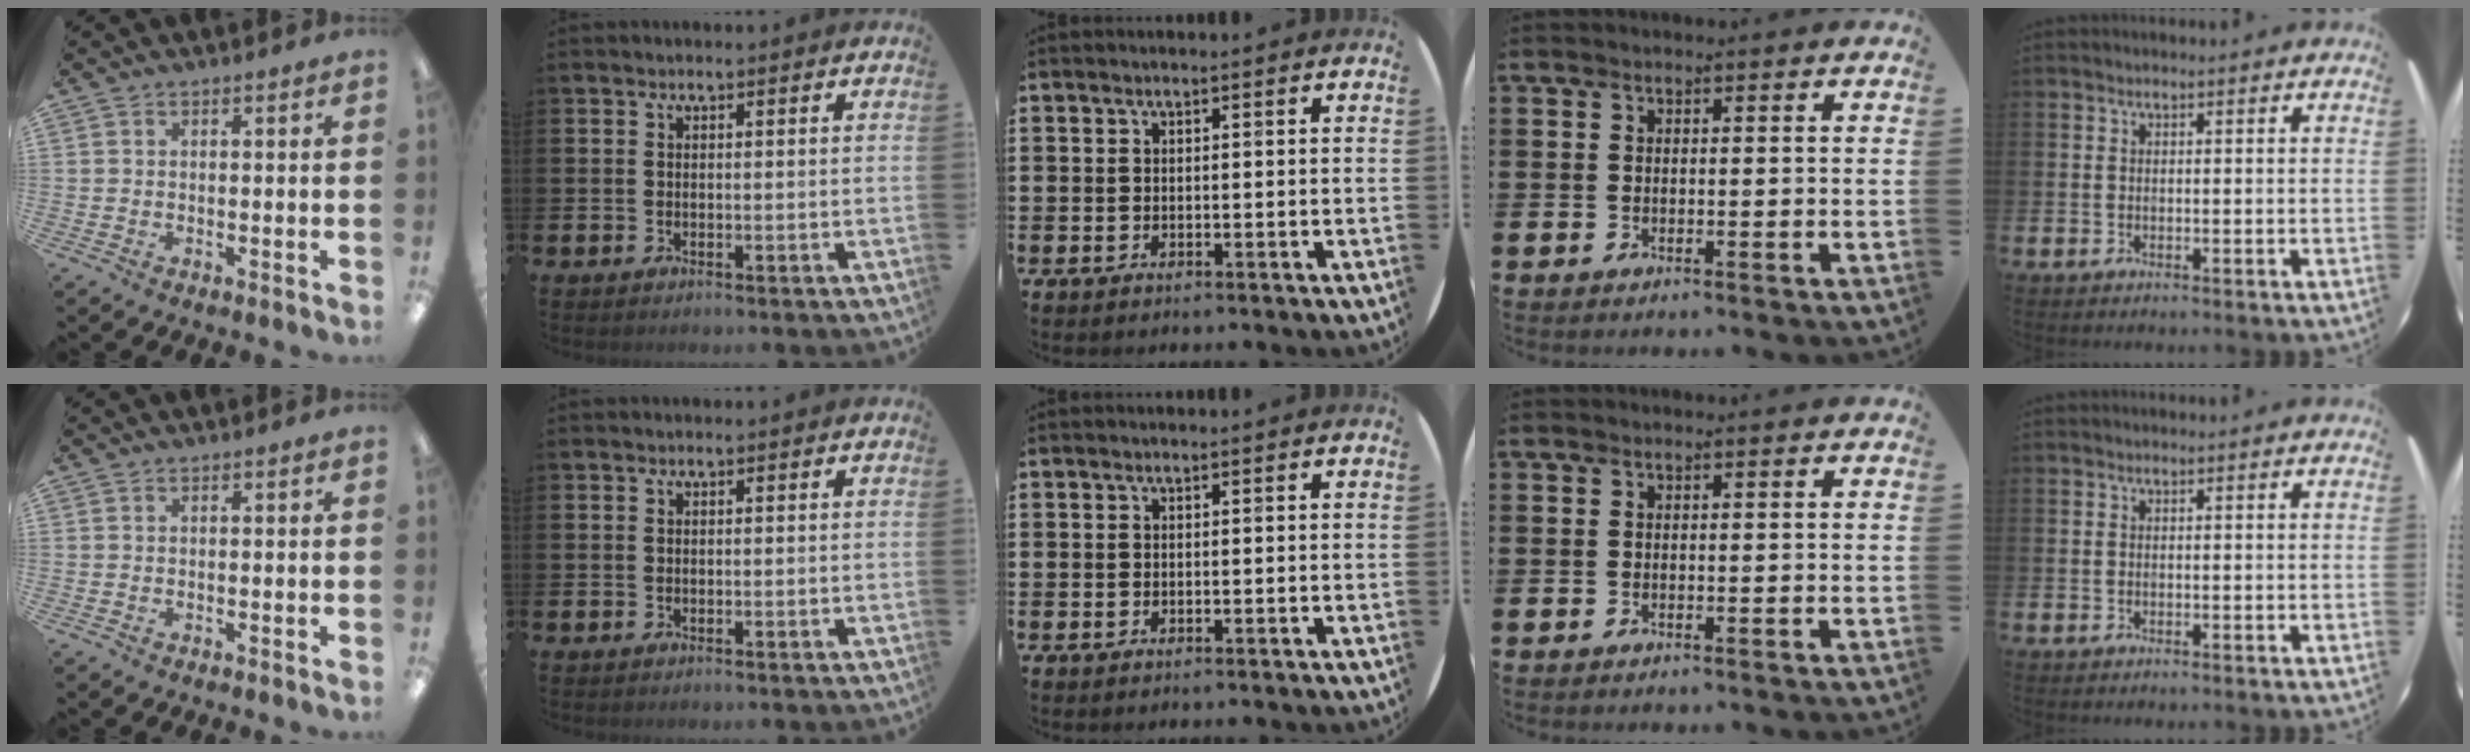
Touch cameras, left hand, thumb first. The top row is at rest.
{}